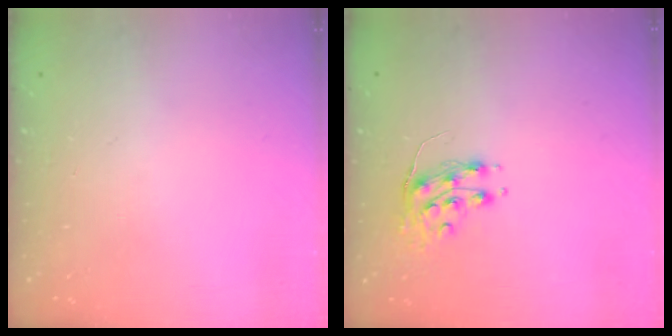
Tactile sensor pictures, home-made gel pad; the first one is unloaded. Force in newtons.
{"total": 8.9, "press": 8.9, "slide": 0.3}